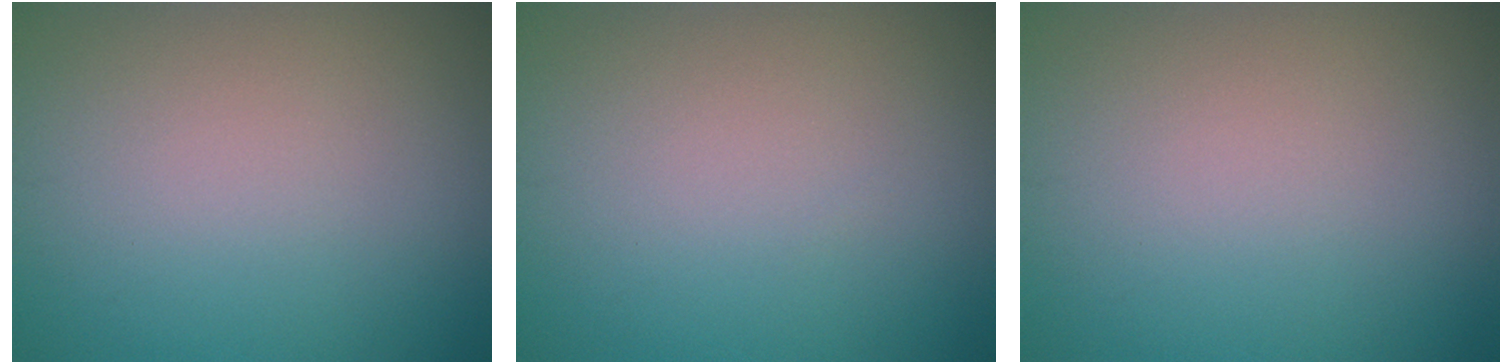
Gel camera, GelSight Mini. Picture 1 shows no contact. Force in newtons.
{"total": 0.0}
{"total": 0.0}